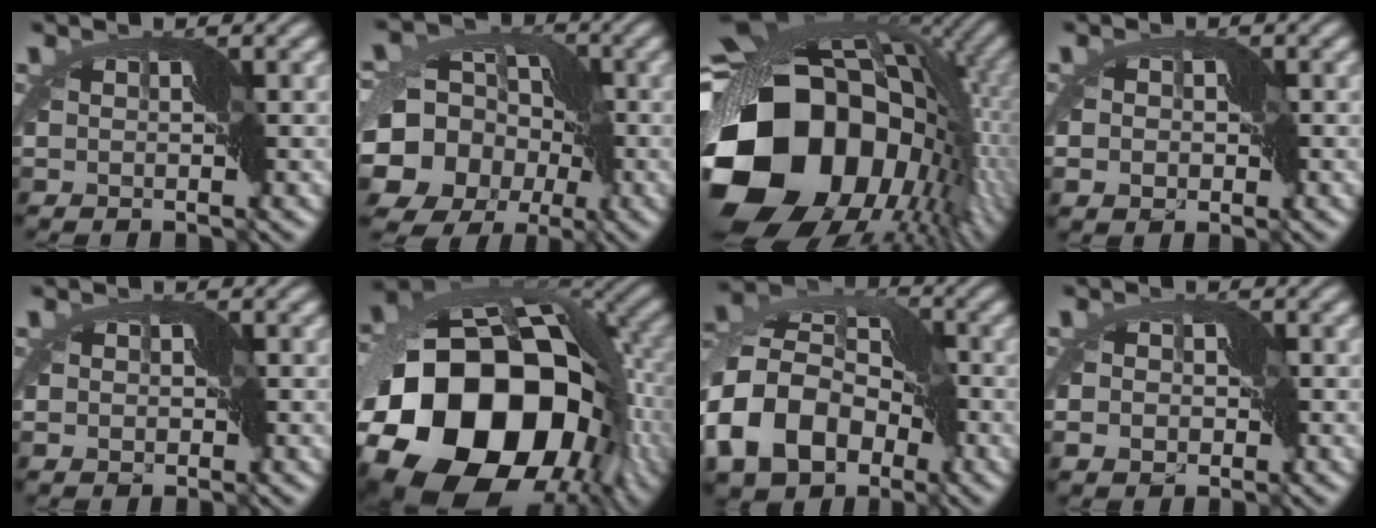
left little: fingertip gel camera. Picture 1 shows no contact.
{"total": 17.8, "force": [-4.2, 15.4, 7.9], "torque": [-0.148, -0.010, -0.100]}
{"total": 19.4, "force": [-3.8, 14.8, 12.0], "torque": [-0.254, -0.031, -0.054]}
{"total": 4.5, "force": [-1.6, 3.6, 2.1], "torque": [-0.021, -0.008, -0.039]}
{"total": 2.5, "force": [-0.7, 2.0, 1.3], "torque": [-0.016, 0.002, -0.014]}
{"total": 22.3, "force": [-6.8, 16.2, 13.8], "torque": [-0.283, -0.050, -0.136]}
{"total": 13.3, "force": [-3.8, 9.4, 8.7], "torque": [-0.190, 0.007, -0.084]}
{"total": 5.0, "force": [-2.0, 4.0, 2.2], "torque": [-0.024, -0.012, -0.046]}